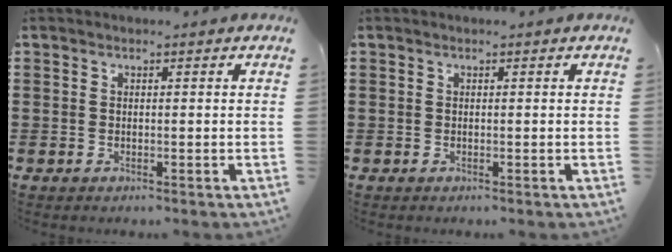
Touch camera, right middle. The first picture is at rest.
{"total": 0.0}